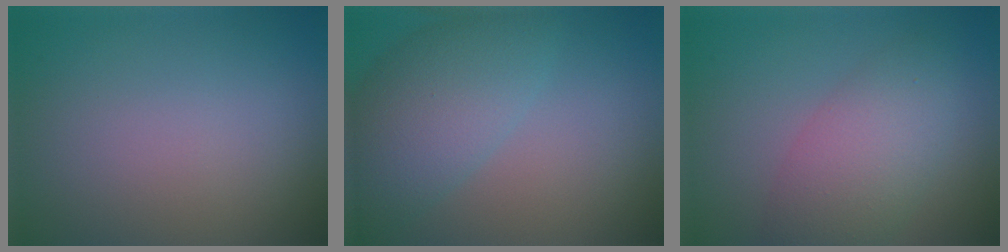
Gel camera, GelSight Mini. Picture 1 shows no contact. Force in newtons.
{"total": 5.8, "press": 5.8, "slide": 0.2}
{"total": 5.1, "press": 5.1, "slide": 0.3}